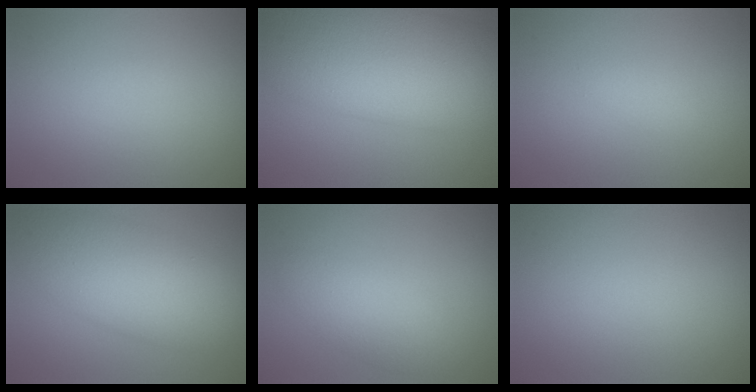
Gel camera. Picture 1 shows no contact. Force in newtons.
{"total": 11.4, "press": 11.4, "slide": 0.1}
{"total": 0.8, "press": 0.8, "slide": 0.1}
{"total": 7.6, "press": 7.6, "slide": 0.4}
{"total": 2.8, "press": 2.8, "slide": 0.1}
{"total": 0.0}